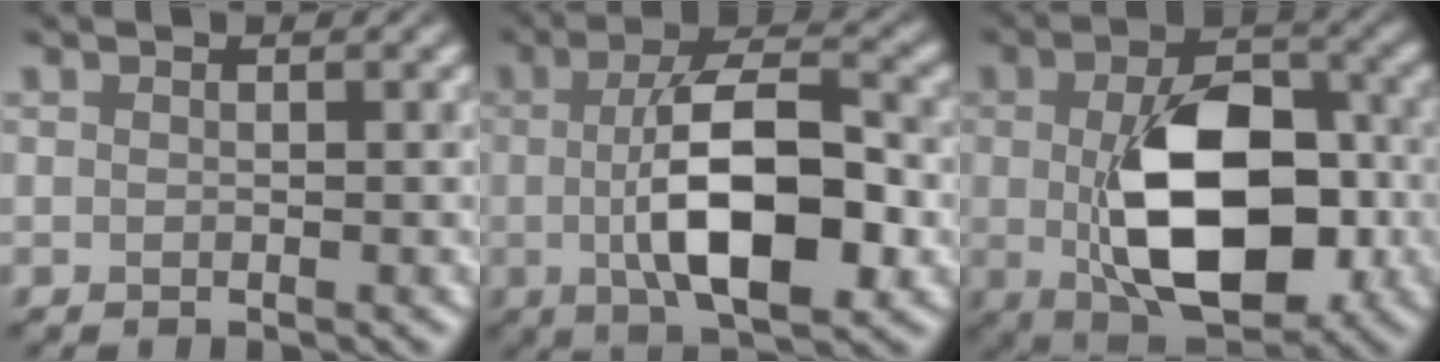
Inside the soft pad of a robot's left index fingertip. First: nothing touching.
{"total": 10.2, "force": [-1.0, 3.9, 9.3], "torque": [-0.151, 0.002, -0.019]}
{"total": 11.8, "force": [-1.0, 6.8, 9.7], "torque": [-0.160, -0.013, -0.005]}